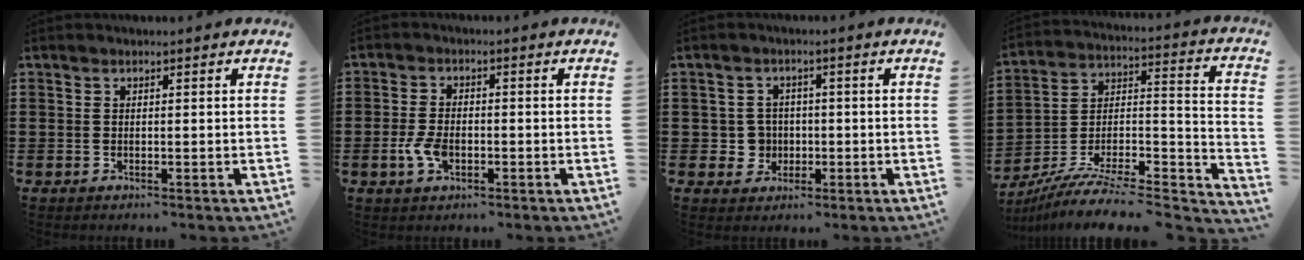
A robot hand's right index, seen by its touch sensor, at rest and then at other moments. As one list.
[{"total": 4.2, "force": [-1.3, 2.3, 3.2], "torque": [-0.077, -0.005, -0.026]}, {"total": 3.9, "force": [-0.6, 3.6, 1.2], "torque": [-0.036, 0.007, -0.013]}, {"total": 8.6, "force": [-7.2, 2.1, 4.3], "torque": [-0.075, 0.009, -0.144]}]